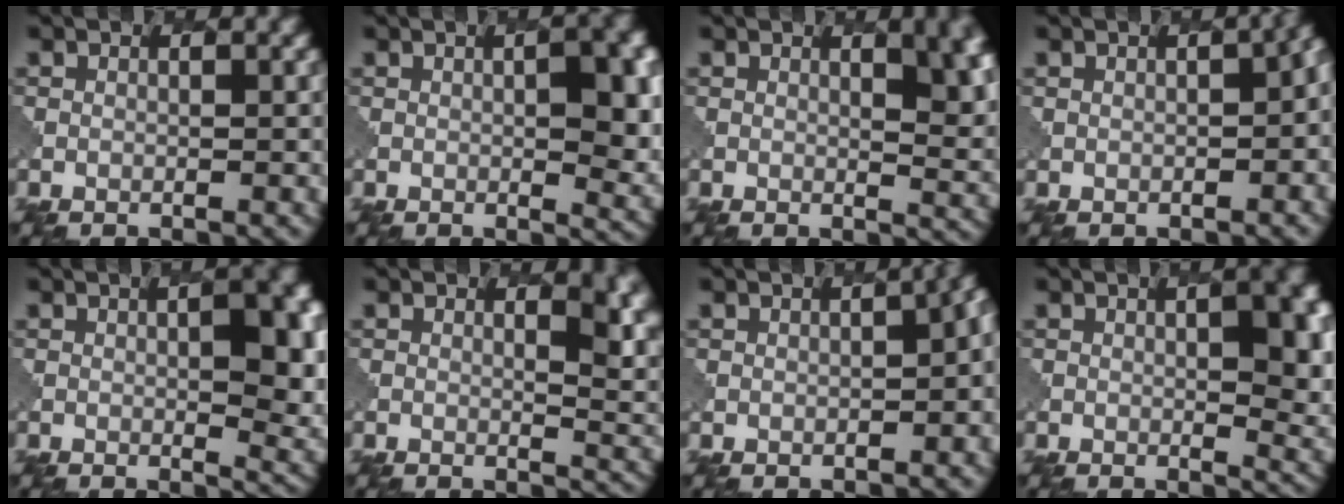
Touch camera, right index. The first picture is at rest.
{"total": 6.0, "force": [0.8, 1.8, 5.7], "torque": [-0.070, -0.003, 0.014]}
{"total": 7.6, "force": [2.6, 3.7, 6.1], "torque": [-0.031, 0.001, 0.035]}
{"total": 4.9, "force": [-0.6, 2.4, 4.2], "torque": [-0.032, 0.000, 0.004]}
{"total": 8.0, "force": [1.2, 2.7, 7.4], "torque": [-0.082, 0.000, 0.019]}
{"total": 5.6, "force": [2.2, 2.7, 4.4], "torque": [-0.026, -0.002, 0.029]}
{"total": 6.7, "force": [-0.5, 3.1, 5.9], "torque": [-0.019, 0.008, -0.004]}
{"total": 7.8, "force": [1.4, 2.8, 7.1], "torque": [-0.072, 0.000, 0.020]}